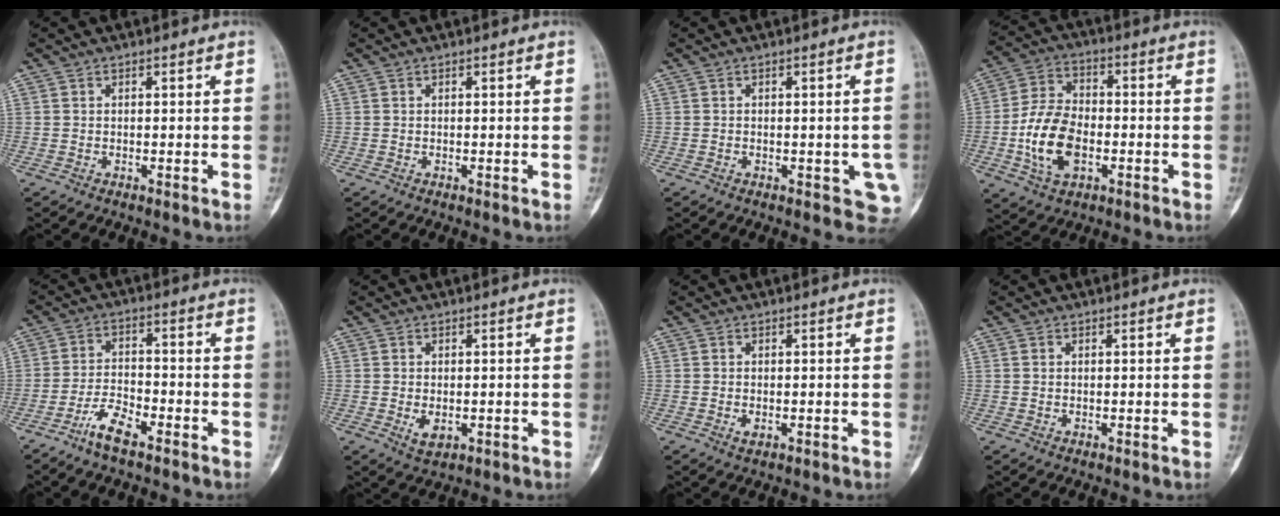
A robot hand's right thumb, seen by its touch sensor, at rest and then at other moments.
{"total": 0.0}
{"total": 4.8, "force": [-1.3, 2.5, 3.9], "torque": [-0.024, -0.003, -0.014]}
{"total": 12.9, "force": [-3.1, 8.0, 9.6], "torque": [-0.175, 0.017, -0.057]}
{"total": 5.1, "force": [-3.7, 1.6, 3.2], "torque": [-0.063, 0.024, -0.071]}
{"total": 3.1, "force": [-0.7, 2.0, 2.3], "torque": [-0.034, -0.002, -0.004]}
{"total": 1.5, "force": [-0.5, 0.9, 1.1], "torque": [-0.019, -0.002, -0.006]}
{"total": 0.0}